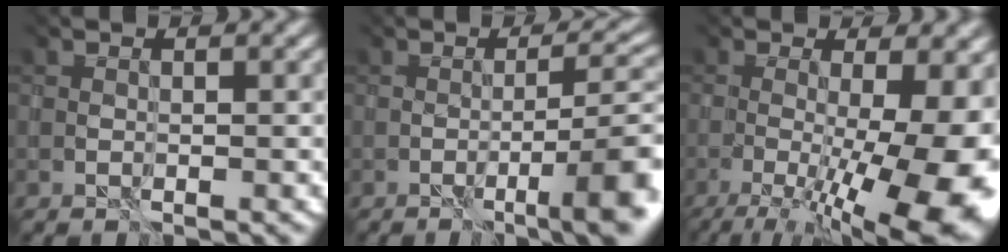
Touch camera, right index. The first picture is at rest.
{"total": 6.1, "force": [-3.8, 0.0, 4.8], "torque": [-0.067, 0.003, -0.034]}
{"total": 17.8, "force": [-4.8, 7.3, 15.4], "torque": [-0.182, -0.007, -0.043]}